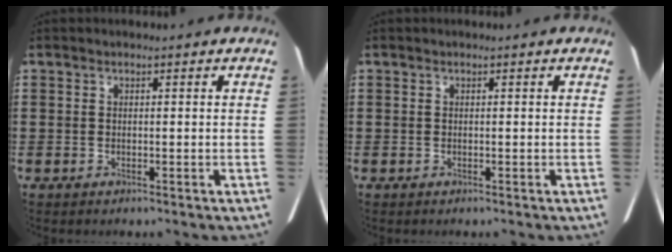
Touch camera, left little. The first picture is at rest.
{"total": 0.0}